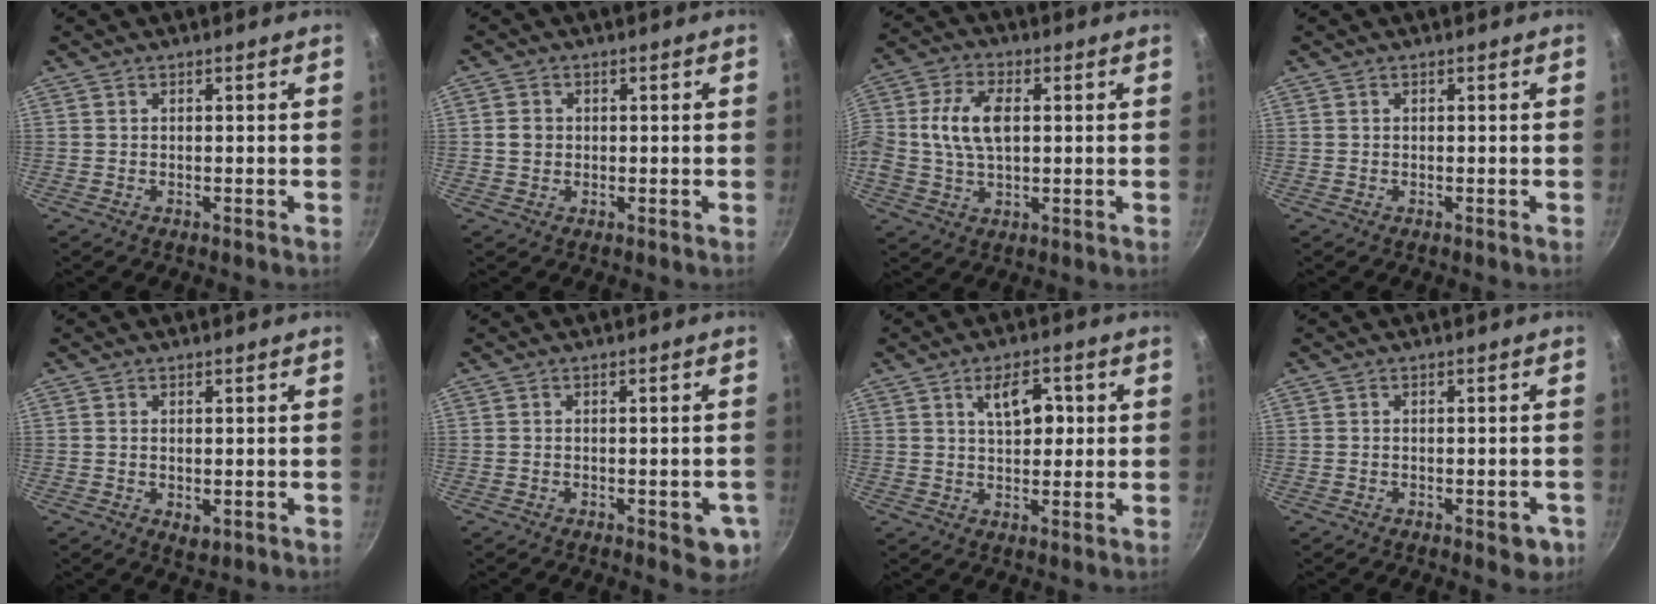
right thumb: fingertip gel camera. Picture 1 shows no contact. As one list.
[{"total": 2.7, "force": [0.1, 2.4, 1.3], "torque": [-0.014, 0.006, 0.000]}, {"total": 10.5, "force": [1.1, 6.5, 8.2], "torque": [-0.155, 0.019, 0.012]}, {"total": 0.0}, {"total": 2.6, "force": [-0.3, 1.5, 2.0], "torque": [-0.031, -0.009, -0.002]}, {"total": 7.0, "force": [-2.5, 2.4, 6.0], "torque": [-0.056, 0.004, -0.029]}, {"total": 7.2, "force": [1.9, 3.9, 5.7], "torque": [-0.069, -0.002, 0.027]}, {"total": 3.9, "force": [-1.8, 1.9, 3.0], "torque": [-0.027, 0.009, -0.016]}]